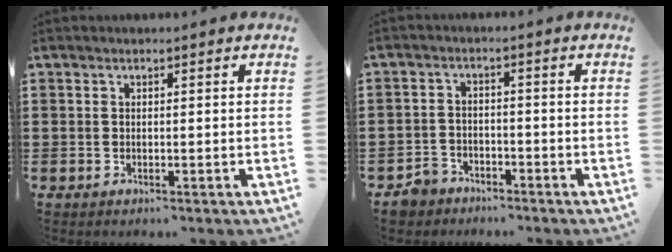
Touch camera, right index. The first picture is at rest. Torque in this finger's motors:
{"motor_torque": [0.13, -0.11, 0.00, 0.00]}